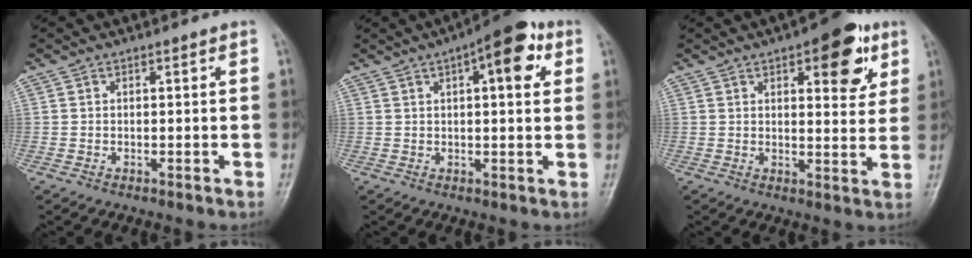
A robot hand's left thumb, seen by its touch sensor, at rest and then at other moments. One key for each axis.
{"total": 9.9, "fx": 3.9, "fy": 3.6, "fz": 8.3, "tx": -0.095, "ty": 0.005, "tz": 0.045}
{"total": 10.8, "fx": 5.2, "fy": 4.6, "fz": 8.3, "tx": -0.076, "ty": -0.017, "tz": 0.062}